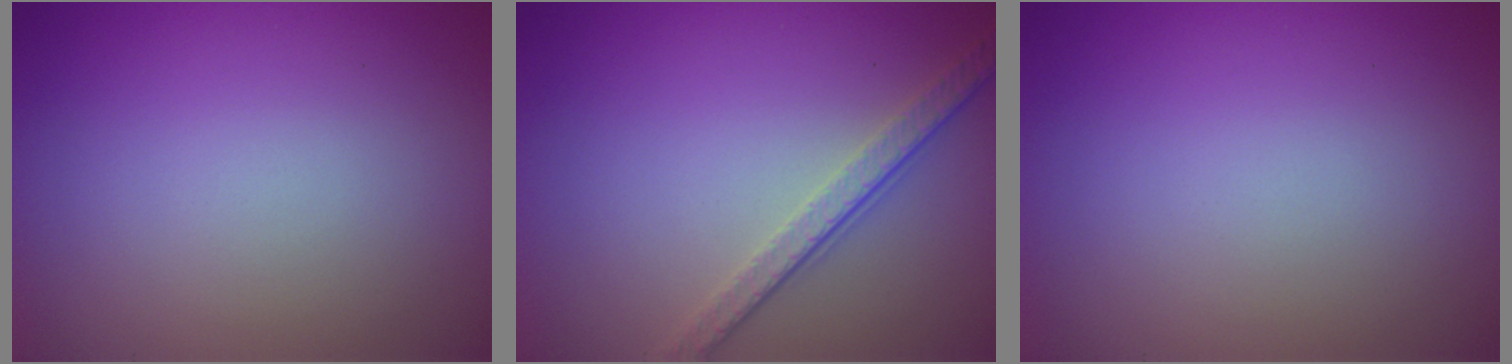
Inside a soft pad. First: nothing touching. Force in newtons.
{"total": 3.5, "press": 2.5, "slide": 2.5}
{"total": 0.0}